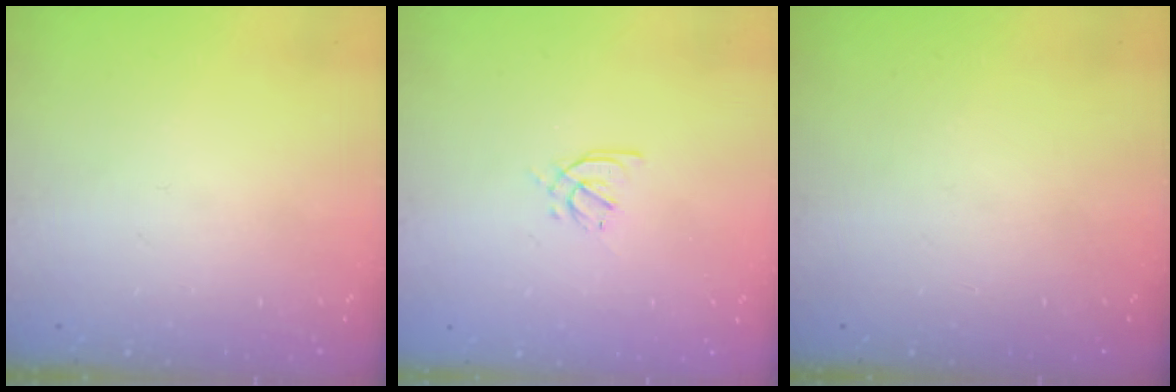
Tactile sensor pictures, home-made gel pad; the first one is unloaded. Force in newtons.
{"total": 2.4, "press": 2.4, "slide": 0.6}
{"total": 0.0}